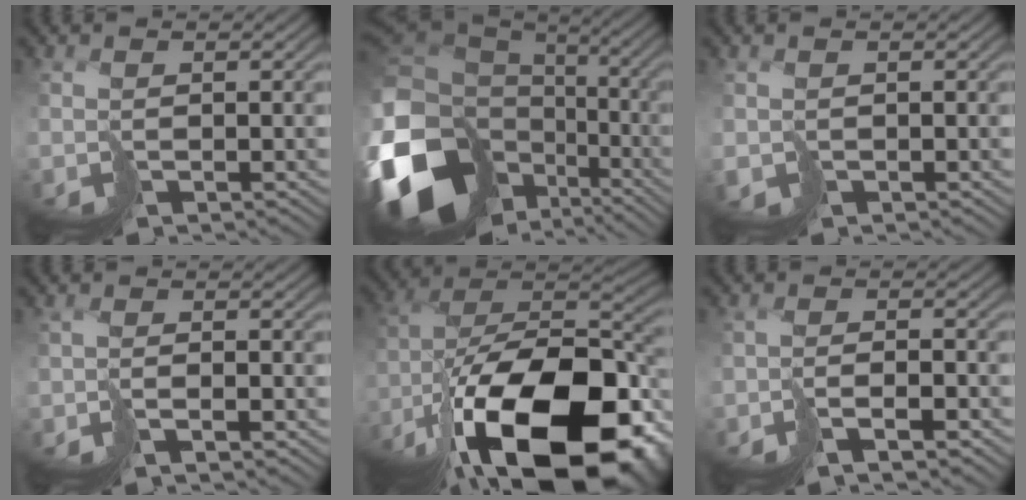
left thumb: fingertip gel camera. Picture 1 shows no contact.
{"total": 20.3, "force": [-7.0, 14.4, 12.4], "torque": [-0.320, -0.039, -0.098]}
{"total": 1.1, "force": [-0.1, 0.9, 0.6], "torque": [-0.015, -0.004, -0.002]}
{"total": 1.3, "force": [-0.7, 0.1, 1.1], "torque": [-0.015, 0.002, -0.012]}
{"total": 20.9, "force": [-11.3, 9.2, 14.9], "torque": [-0.271, -0.036, -0.155]}
{"total": 3.0, "force": [-2.2, 0.4, 2.0], "torque": [-0.029, 0.005, -0.040]}